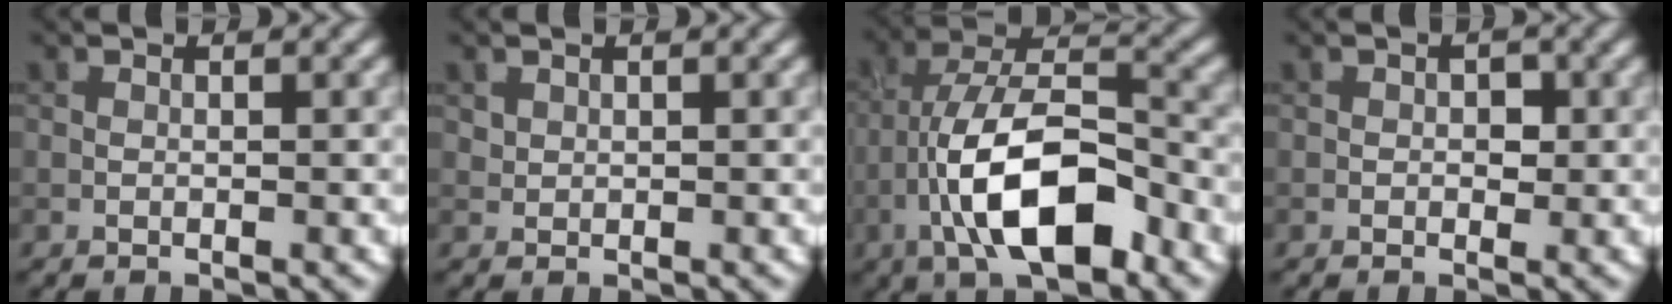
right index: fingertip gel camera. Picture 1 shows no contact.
{"total": 0.7, "force": [0.5, 0.5, 0.1], "torque": [-0.001, -0.003, 0.014]}
{"total": 10.4, "force": [-4.3, 4.2, 8.5], "torque": [-0.150, 0.015, -0.081]}
{"total": 1.2, "force": [0.0, 0.9, 0.8], "torque": [-0.007, -0.003, -0.002]}